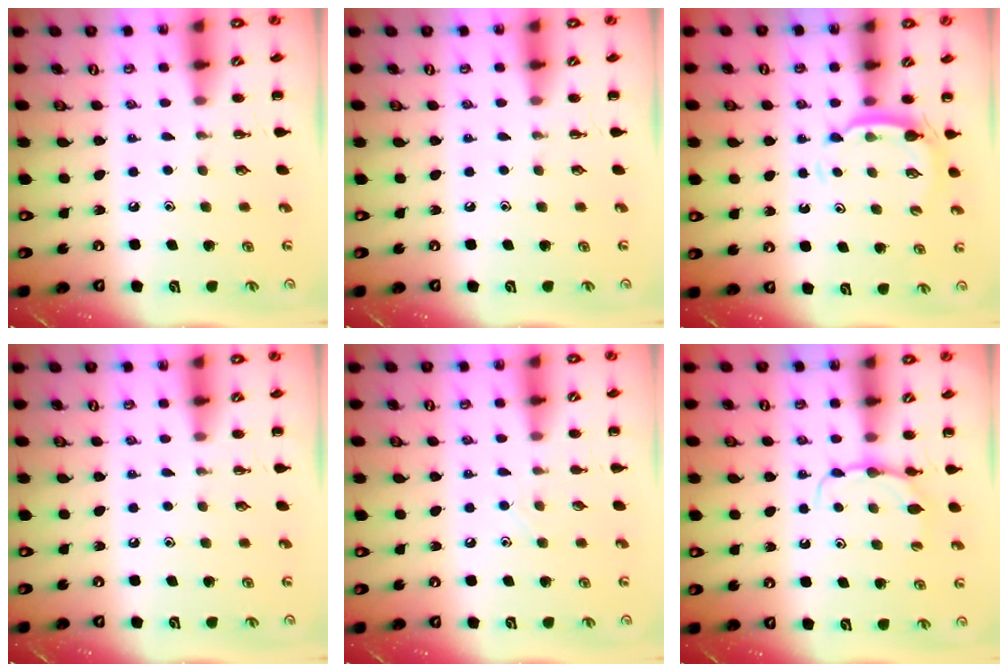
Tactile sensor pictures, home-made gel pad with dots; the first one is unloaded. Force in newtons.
{"total": 0.0}
{"total": 5.5, "press": 5.5, "slide": 0.7}
{"total": 0.0}
{"total": 2.9, "press": 2.7, "slide": 0.9}
{"total": 5.2, "press": 5.1, "slide": 1.1}